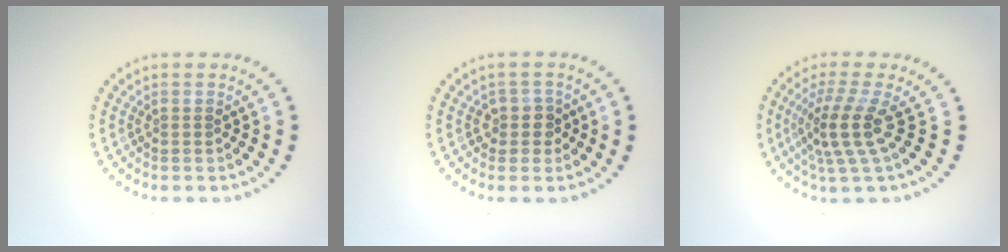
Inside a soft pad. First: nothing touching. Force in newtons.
{"total": 1.9, "press": 1.5, "slide": 1.2}
{"total": 3.9, "press": 2.8, "slide": 2.8}